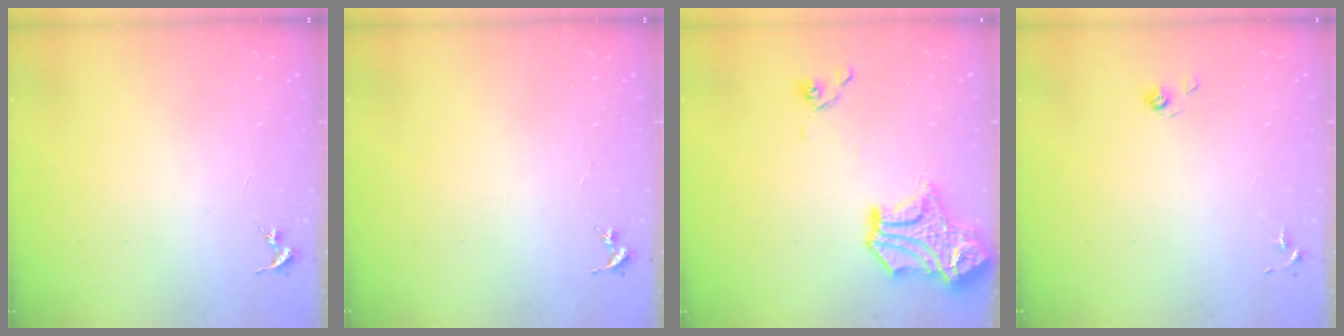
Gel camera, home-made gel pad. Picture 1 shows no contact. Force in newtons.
{"total": 0.0}
{"total": 17.1, "press": 17.0, "slide": 1.5}
{"total": 3.8, "press": 3.3, "slide": 1.8}